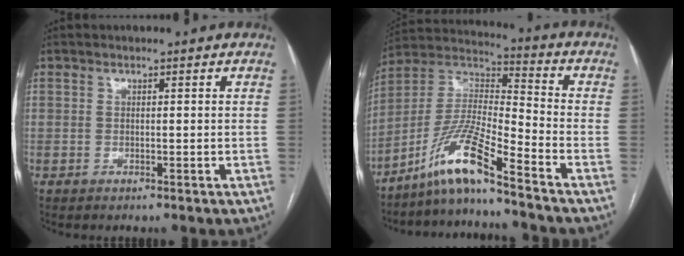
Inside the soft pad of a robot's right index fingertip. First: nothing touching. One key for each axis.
{"total": 11.5, "fx": -8.6, "fy": -0.5, "fz": 7.6, "tx": -0.159, "ty": 0.003, "tz": -0.166}